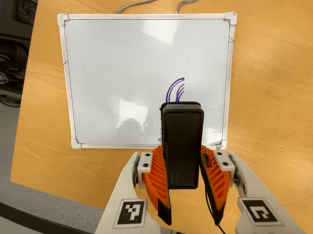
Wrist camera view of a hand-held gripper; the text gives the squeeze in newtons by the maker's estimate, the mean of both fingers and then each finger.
{"total": 6.6, "left": 5.4, "right": 7.9}